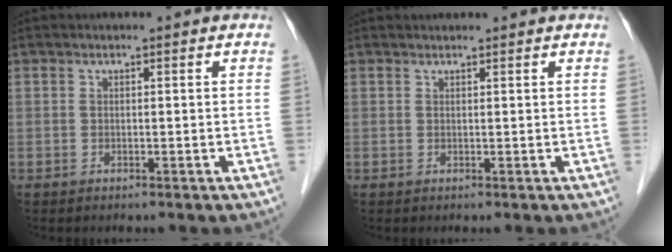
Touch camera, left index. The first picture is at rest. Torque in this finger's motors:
{"motor_torque": [0.16, -0.17, -0.04, 0.01]}